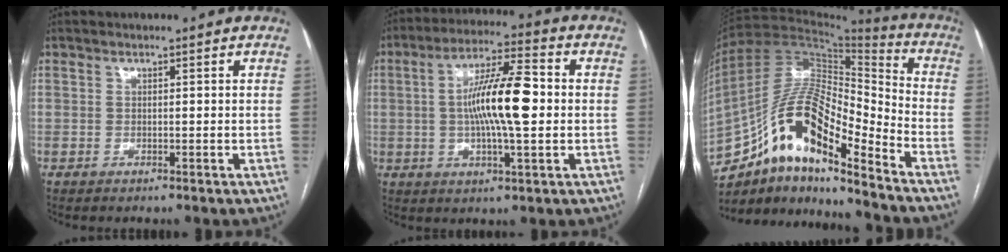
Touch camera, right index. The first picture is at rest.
{"total": 12.6, "force": [0.2, 2.1, 12.4], "torque": [-0.220, 0.016, -0.001]}
{"total": 17.8, "force": [-10.8, 4.3, 13.4], "torque": [-0.245, 0.034, -0.186]}